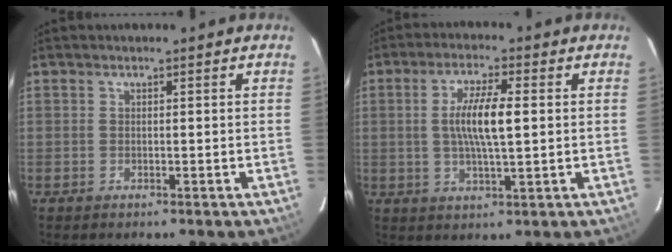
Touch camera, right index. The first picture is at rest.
{"total": 7.9, "force": [0.8, 1.4, 7.7], "torque": [-0.144, 0.002, 0.013]}